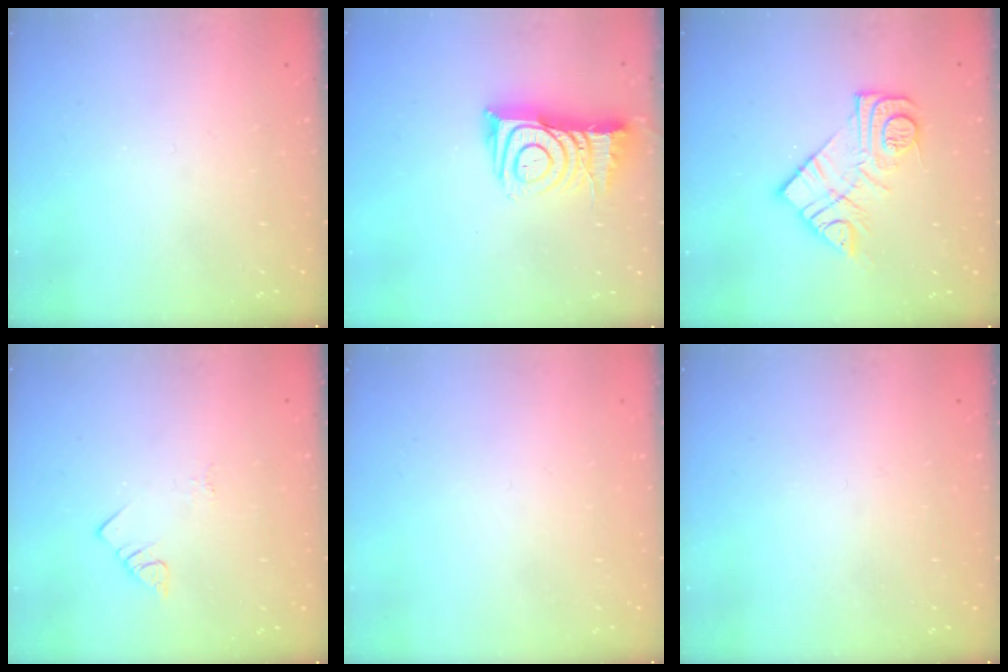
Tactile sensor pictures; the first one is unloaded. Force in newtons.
{"total": 12.6, "press": 12.5, "slide": 1.0}
{"total": 13.2, "press": 13.2, "slide": 0.9}
{"total": 2.8, "press": 2.8, "slide": 0.4}
{"total": 1.5, "press": 1.5, "slide": 0.1}
{"total": 2.8, "press": 2.8, "slide": 0.4}